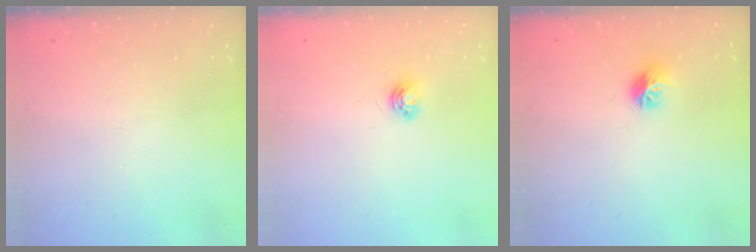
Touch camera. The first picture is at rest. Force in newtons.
{"total": 4.7, "press": 4.7, "slide": 0.5}
{"total": 7.7, "press": 7.7, "slide": 0.2}